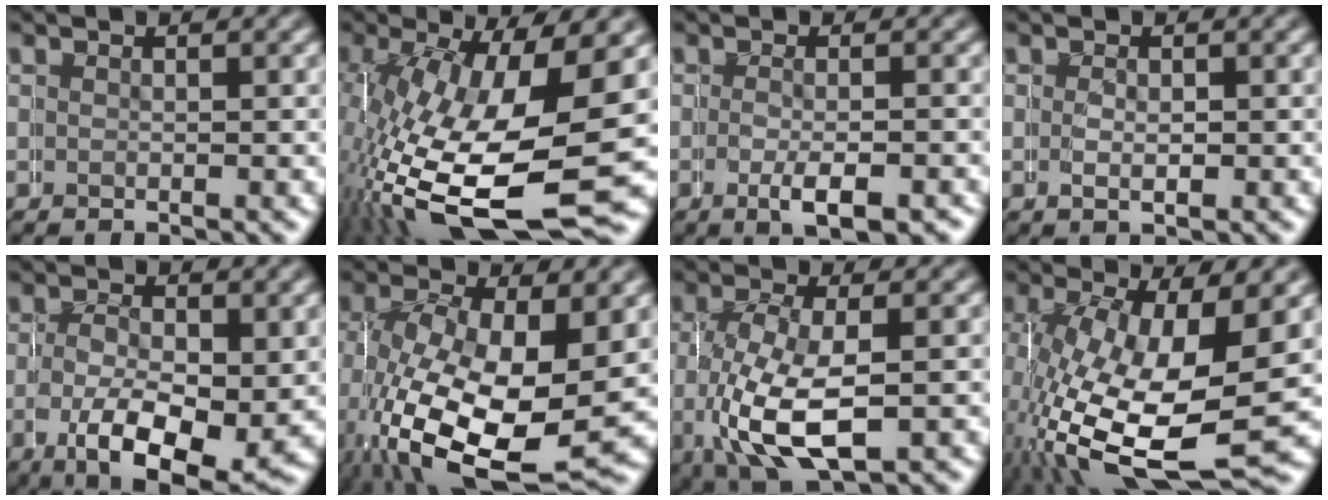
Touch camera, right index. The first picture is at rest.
{"total": 12.3, "force": [-3.3, 5.9, 10.3], "torque": [-0.212, -0.054, -0.017]}
{"total": 2.4, "force": [-0.8, 0.8, 2.1], "torque": [-0.030, 0.000, -0.012]}
{"total": 0.9, "force": [0.8, 0.1, -0.5], "torque": [0.011, 0.000, 0.011]}
{"total": 6.7, "force": [-2.0, 3.8, 5.1], "torque": [-0.115, -0.039, -0.016]}
{"total": 10.6, "force": [-1.9, 6.4, 8.2], "torque": [-0.182, -0.071, 0.008]}
{"total": 5.9, "force": [-1.4, 3.2, 4.8], "torque": [-0.114, -0.030, 0.002]}
{"total": 11.0, "force": [-1.7, 5.8, 9.1], "torque": [-0.209, -0.065, 0.017]}